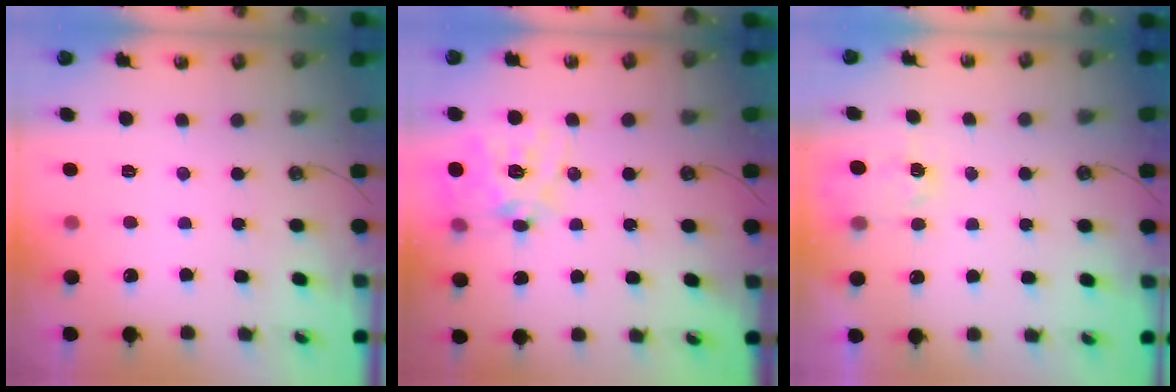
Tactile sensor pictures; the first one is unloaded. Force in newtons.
{"total": 17.3, "press": 17.1, "slide": 2.5}
{"total": 2.5, "press": 2.4, "slide": 0.4}